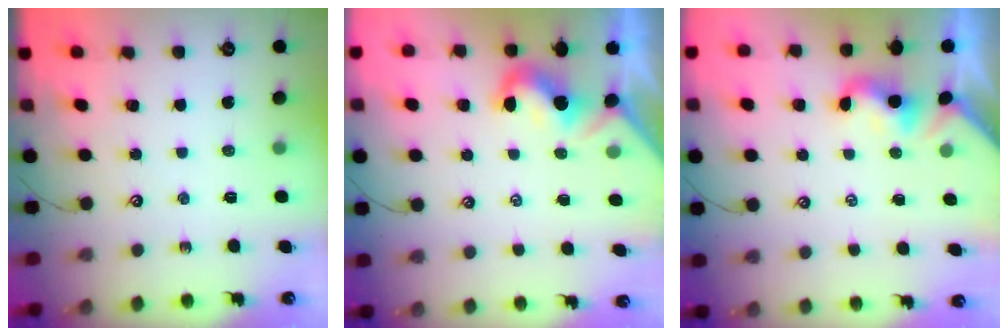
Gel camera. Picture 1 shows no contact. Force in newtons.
{"total": 1.9, "press": 1.8, "slide": 0.6}
{"total": 2.2, "press": 2.1, "slide": 0.5}